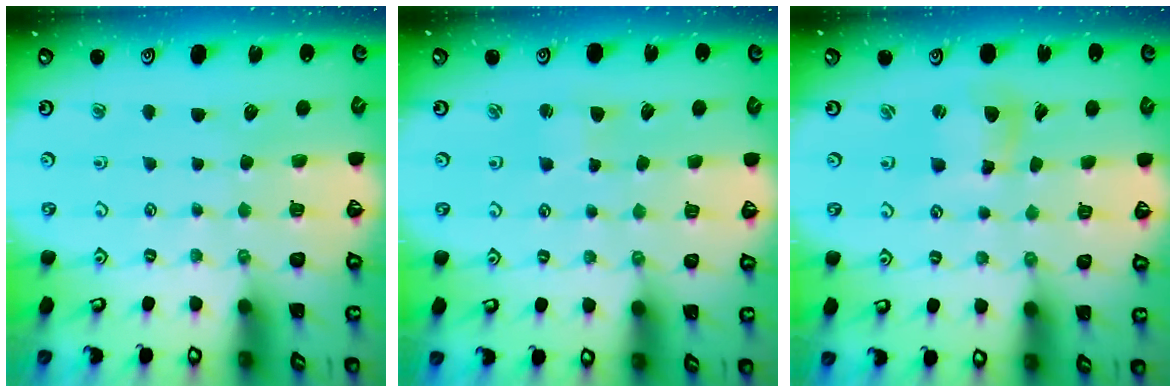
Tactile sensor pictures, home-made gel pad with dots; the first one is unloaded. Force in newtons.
{"total": 1.2, "press": 1.1, "slide": 0.1}
{"total": 5.8, "press": 5.7, "slide": 0.6}